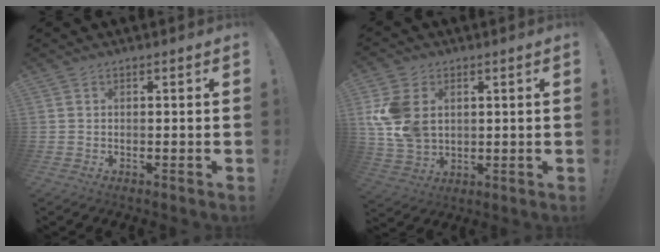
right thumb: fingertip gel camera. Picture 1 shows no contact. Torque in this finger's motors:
{"motor_torque": [0.31, 0.32, 0.05, 0.34, 0.40]}